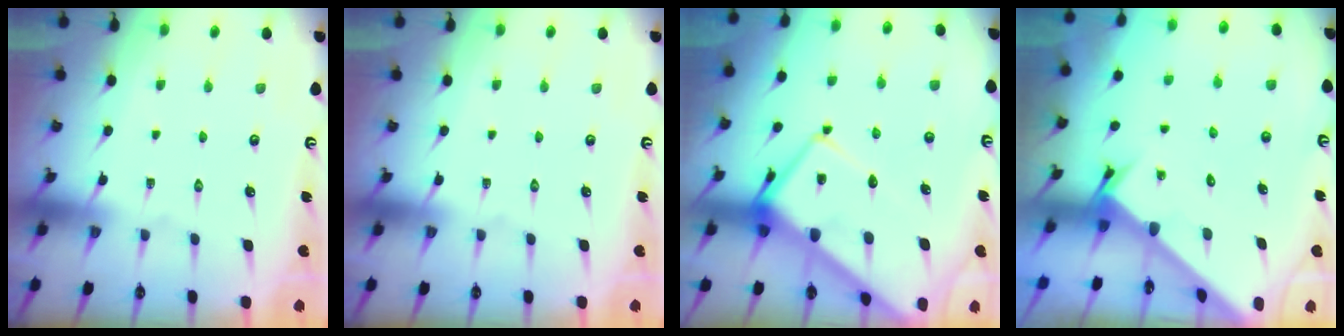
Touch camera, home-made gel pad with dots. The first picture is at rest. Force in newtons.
{"total": 0.0}
{"total": 13.1, "press": 13.0, "slide": 0.6}
{"total": 2.4, "press": 2.4, "slide": 0.3}